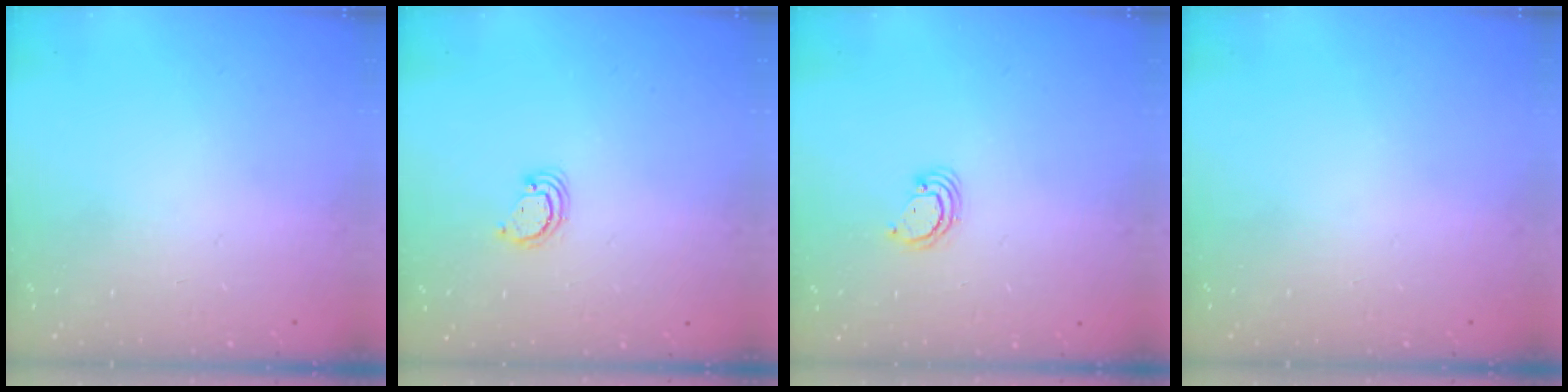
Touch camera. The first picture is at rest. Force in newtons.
{"total": 2.6, "press": 2.6, "slide": 0.3}
{"total": 2.7, "press": 2.7, "slide": 0.2}
{"total": 0.0}